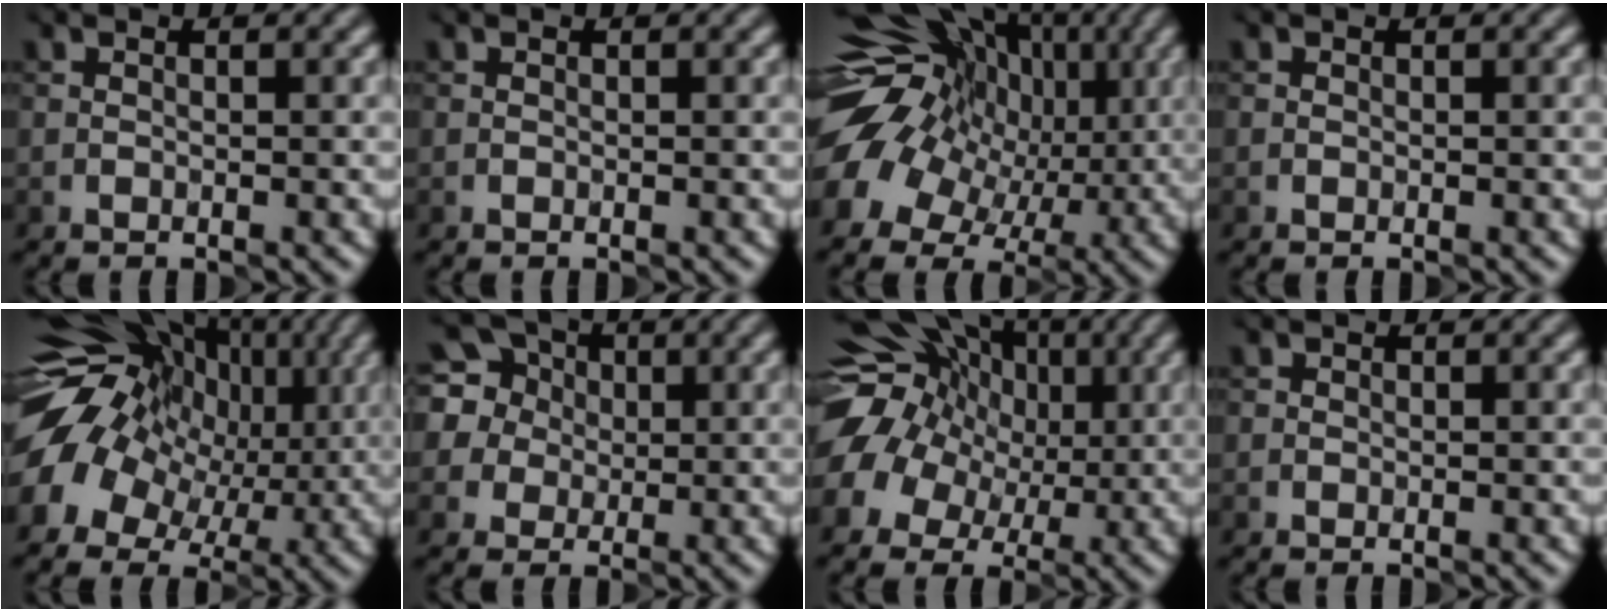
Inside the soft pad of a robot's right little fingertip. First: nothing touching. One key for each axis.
{"total": 0.0}
{"total": 13.9, "fx": -0.6, "fy": 11.4, "fz": 7.8, "tx": -0.156, "ty": -0.002, "tz": -0.013}
{"total": 0.0}
{"total": 13.2, "fx": 0.1, "fy": 11.0, "fz": 7.4, "tx": -0.145, "ty": -0.001, "tz": 0.004}
{"total": 8.6, "fx": 3.0, "fy": 7.5, "fz": 2.9, "tx": -0.084, "ty": 0.029, "tz": 0.045}
{"total": 12.0, "fx": 2.7, "fy": 10.2, "fz": 5.8, "tx": -0.122, "ty": 0.018, "tz": 0.033}
{"total": 0.0}